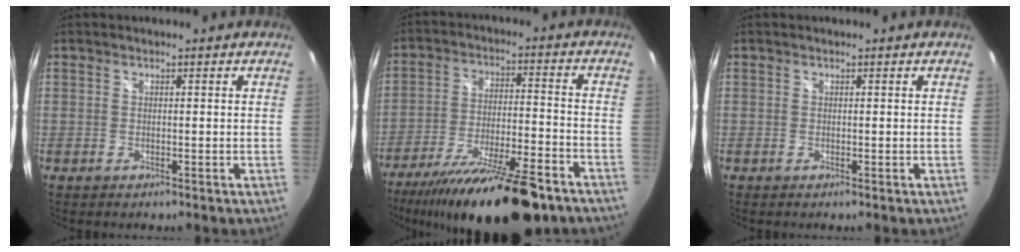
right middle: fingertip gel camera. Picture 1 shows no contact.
{"total": 22.6, "force": [-17.6, 4.2, 13.6], "torque": [-0.241, -0.049, -0.270]}
{"total": 0.0}